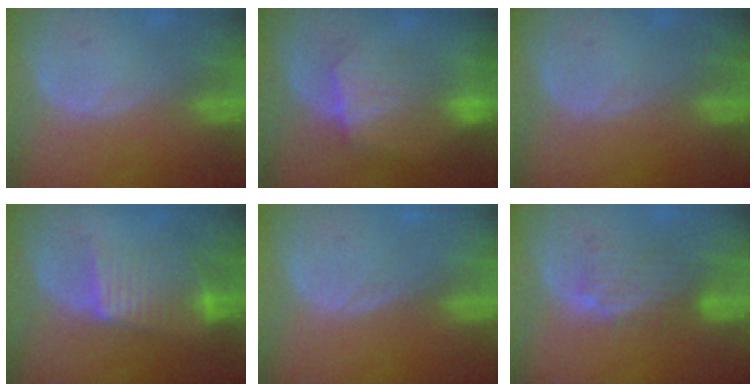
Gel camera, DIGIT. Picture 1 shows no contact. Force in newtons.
{"total": 7.6, "press": 7.6, "slide": 0.5}
{"total": 0.0}
{"total": 6.7, "press": 6.2, "slide": 2.5}
{"total": 0.0}
{"total": 4.8, "press": 4.1, "slide": 2.5}